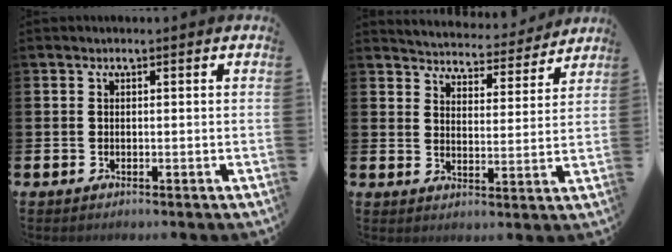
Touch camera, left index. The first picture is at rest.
{"total": 4.7, "force": [4.6, 0.7, -0.2], "torque": [-0.011, -0.044, 0.076]}